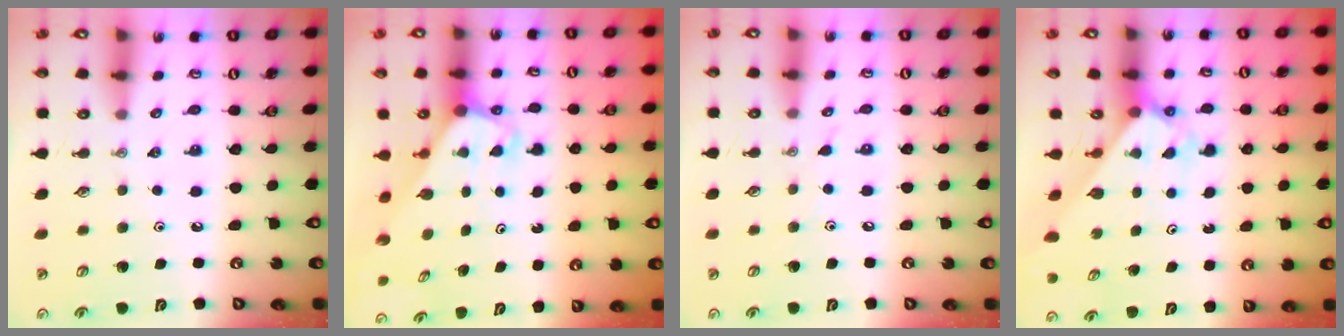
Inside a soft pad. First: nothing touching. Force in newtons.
{"total": 2.2, "press": 2.2, "slide": 0.1}
{"total": 3.8, "press": 3.8, "slide": 0.6}
{"total": 2.3, "press": 2.3, "slide": 0.2}